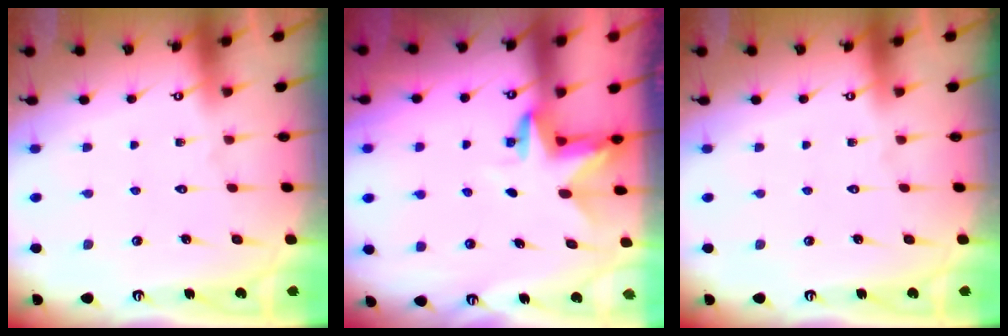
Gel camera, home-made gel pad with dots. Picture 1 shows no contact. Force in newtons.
{"total": 3.4, "press": 3.4, "slide": 0.1}
{"total": 0.0}